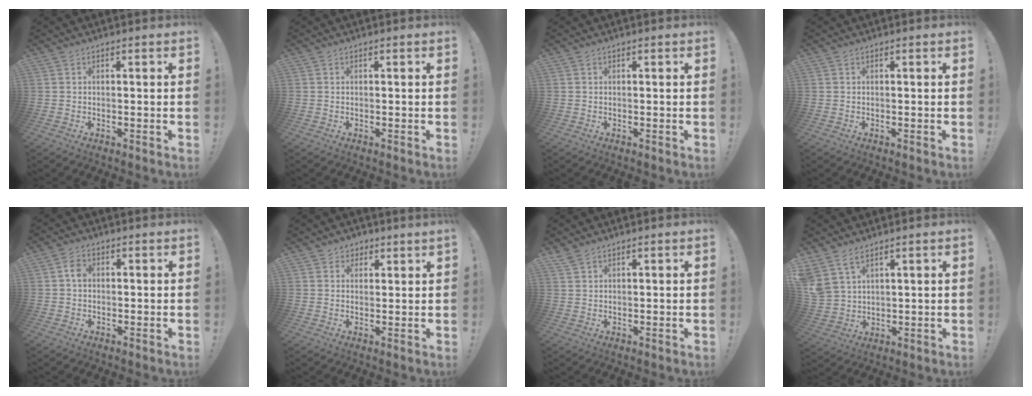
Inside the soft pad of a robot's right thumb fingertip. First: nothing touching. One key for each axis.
{"total": 0.0}
{"total": 0.0}
{"total": 0.0}
{"total": 3.4, "fx": -0.1, "fy": 2.7, "fz": 2.1, "tx": -0.038, "ty": 0.010, "tz": -0.002}
{"total": 2.6, "fx": 1.9, "fy": 1.6, "fz": 0.3, "tx": 0.000, "ty": -0.010, "tz": 0.034}
{"total": 2.0, "fx": 1.6, "fy": 0.4, "fz": 1.1, "tx": -0.018, "ty": -0.009, "tz": 0.029}
{"total": 6.1, "fx": 4.7, "fy": 2.8, "fz": 2.7, "tx": -0.064, "ty": -0.016, "tz": 0.096}